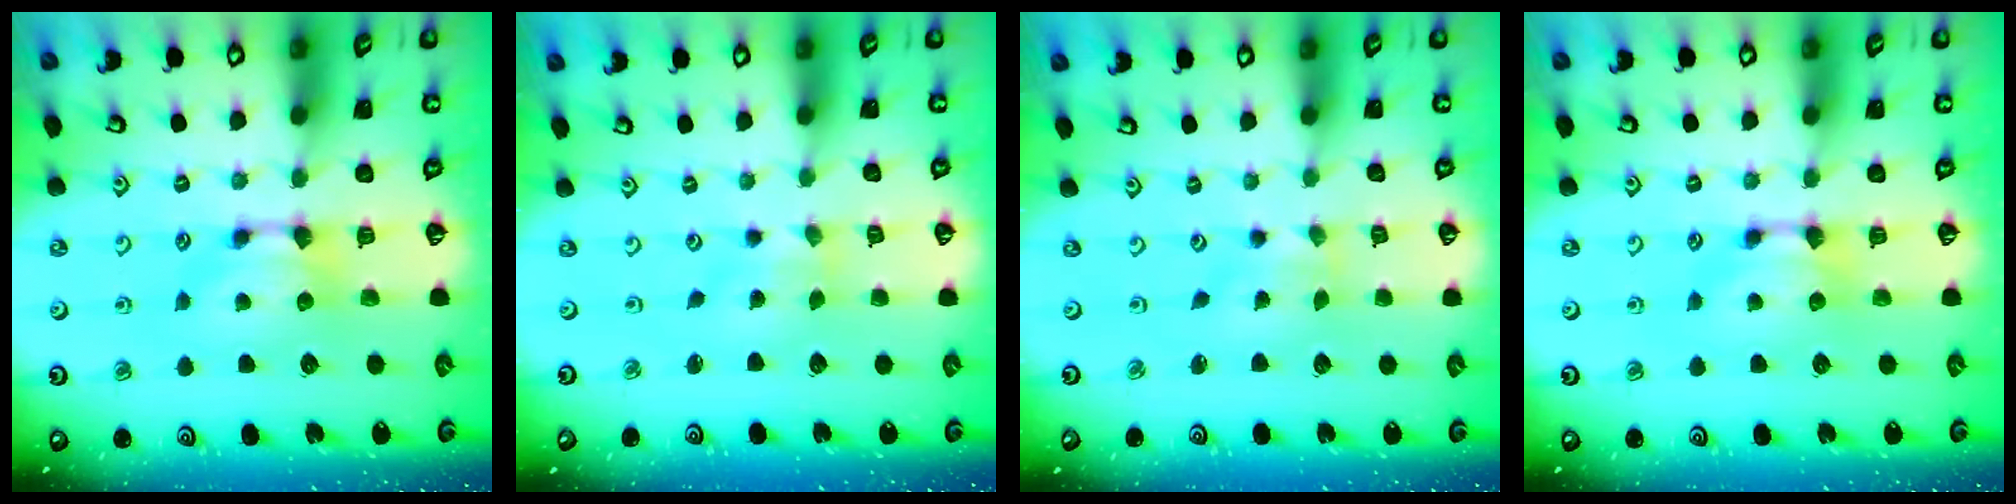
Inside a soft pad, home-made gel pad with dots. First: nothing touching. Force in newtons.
{"total": 1.9, "press": 1.6, "slide": 0.9}
{"total": 2.7, "press": 2.6, "slide": 1.0}
{"total": 0.0}